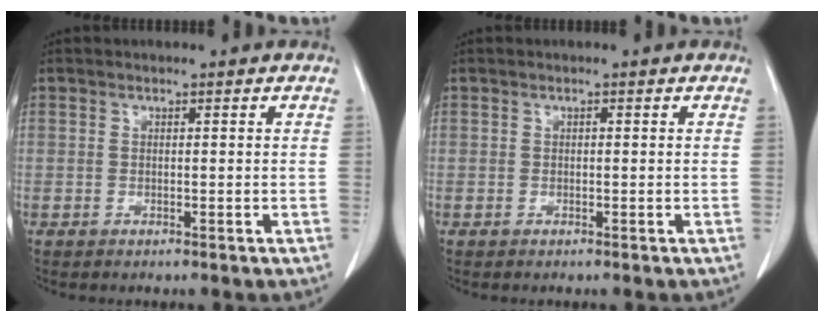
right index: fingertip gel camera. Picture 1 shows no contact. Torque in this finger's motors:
{"motor_torque": [0.13, -0.06, 0.04, 0.01]}